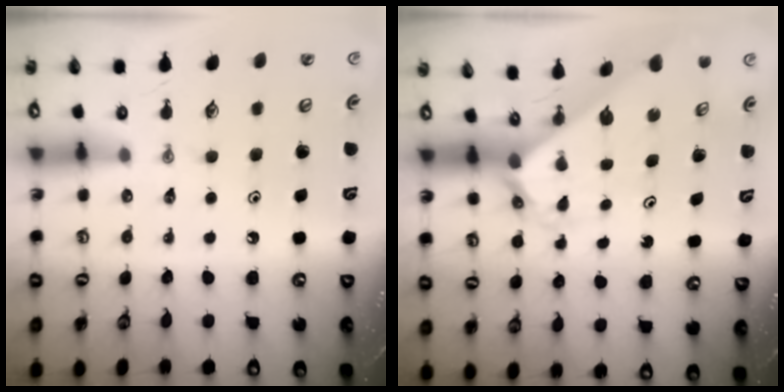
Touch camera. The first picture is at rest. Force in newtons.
{"total": 2.0, "press": 2.0, "slide": 0.2}